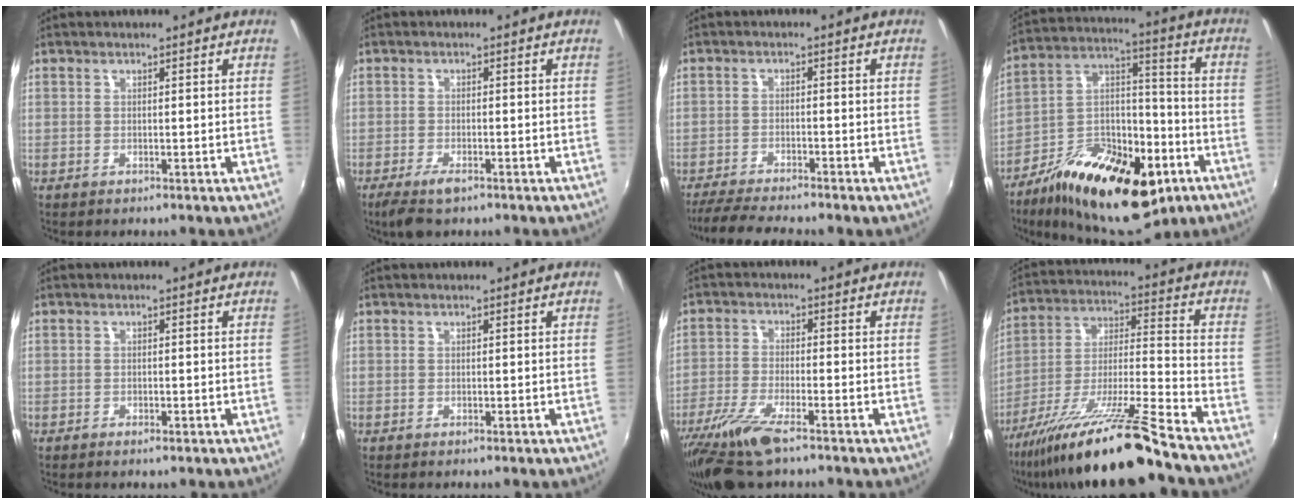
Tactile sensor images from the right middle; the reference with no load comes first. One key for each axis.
{"total": 4.8, "fx": -3.4, "fy": 1.5, "fz": 3.1, "tx": -0.076, "ty": -0.015, "tz": -0.062}
{"total": 8.5, "fx": -7.6, "fy": 0.5, "fz": 3.7, "tx": -0.091, "ty": -0.019, "tz": -0.123}
{"total": 25.1, "fx": -13.3, "fy": 12.0, "fz": 17.5, "tx": -0.310, "ty": 0.000, "tz": -0.202}
{"total": 1.0, "fx": -0.8, "fy": 0.3, "fz": 0.6, "tx": -0.012, "ty": -0.002, "tz": -0.013}
{"total": 0.0}
{"total": 10.7, "fx": -7.5, "fy": 2.1, "fz": 7.3, "tx": -0.166, "ty": -0.037, "tz": -0.146}
{"total": 19.9, "fx": -15.3, "fy": -0.7, "fz": 12.6, "tx": -0.221, "ty": -0.039, "tz": -0.269}